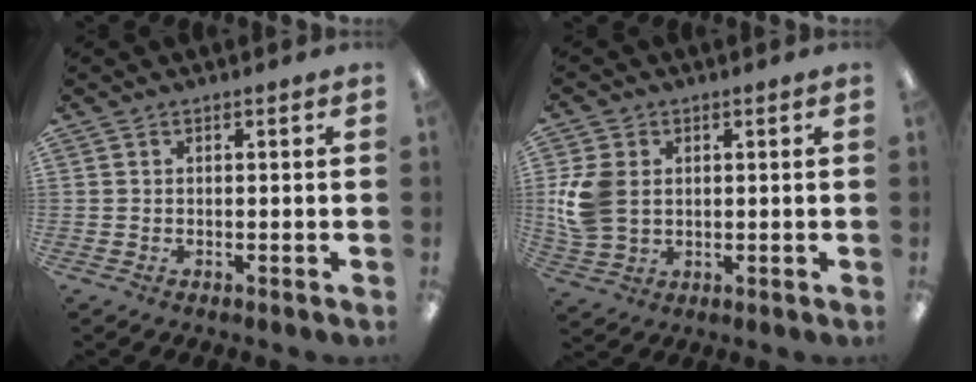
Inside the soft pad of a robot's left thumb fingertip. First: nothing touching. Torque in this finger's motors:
{"motor_torque": [-0.38, 0.94, 0.34, -0.36, 0.20]}